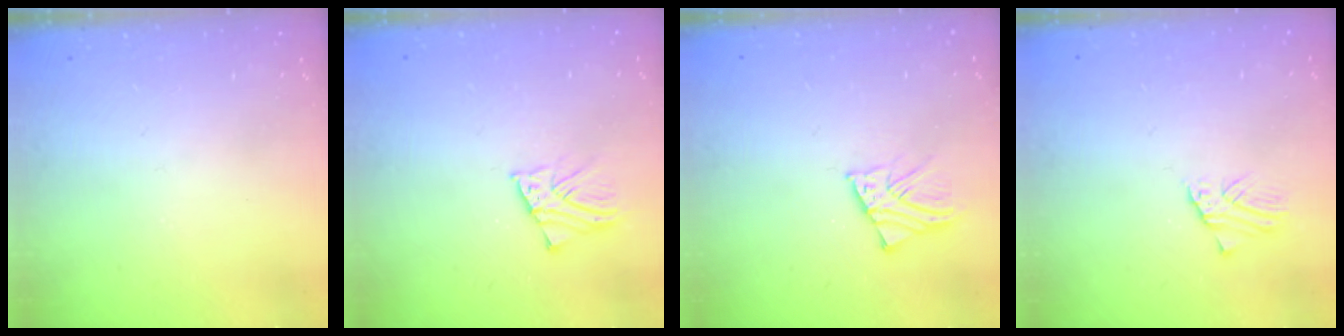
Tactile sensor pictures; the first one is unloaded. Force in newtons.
{"total": 2.6, "press": 2.6, "slide": 0.1}
{"total": 2.3, "press": 2.3, "slide": 0.1}
{"total": 1.4, "press": 1.4, "slide": 0.1}